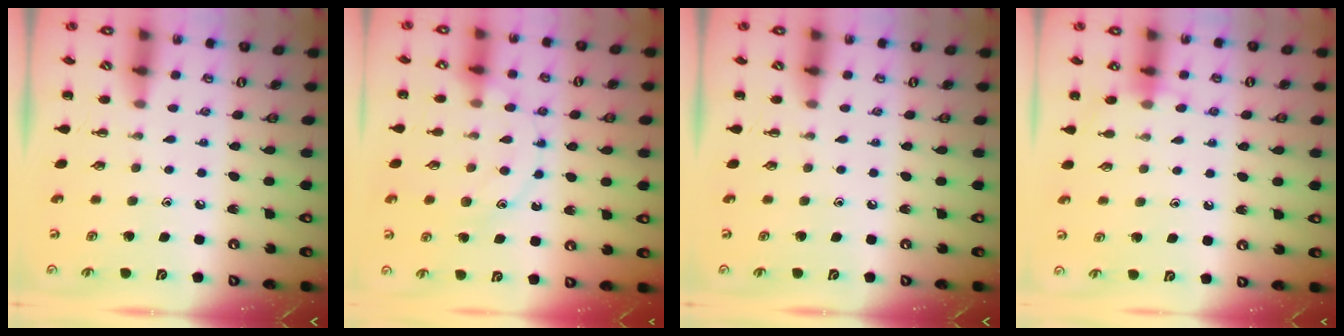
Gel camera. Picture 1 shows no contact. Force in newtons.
{"total": 11.6, "press": 11.6, "slide": 0.6}
{"total": 0.0}
{"total": 7.9, "press": 7.4, "slide": 2.6}